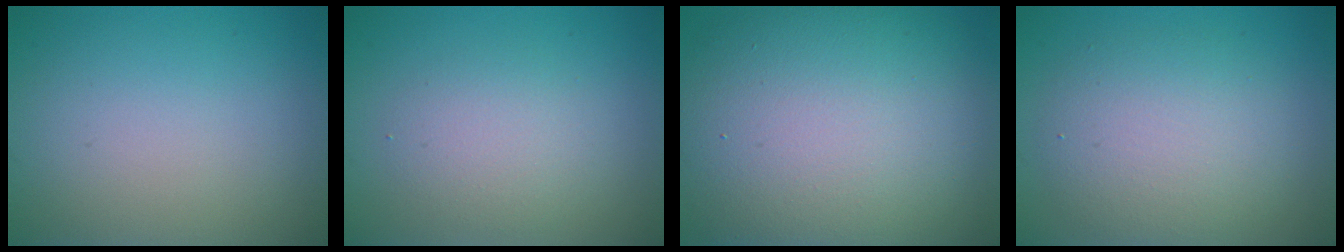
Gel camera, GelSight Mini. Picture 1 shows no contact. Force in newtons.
{"total": 2.7, "press": 2.7, "slide": 0.1}
{"total": 15.6, "press": 15.6, "slide": 0.6}
{"total": 5.2, "press": 5.2, "slide": 0.5}